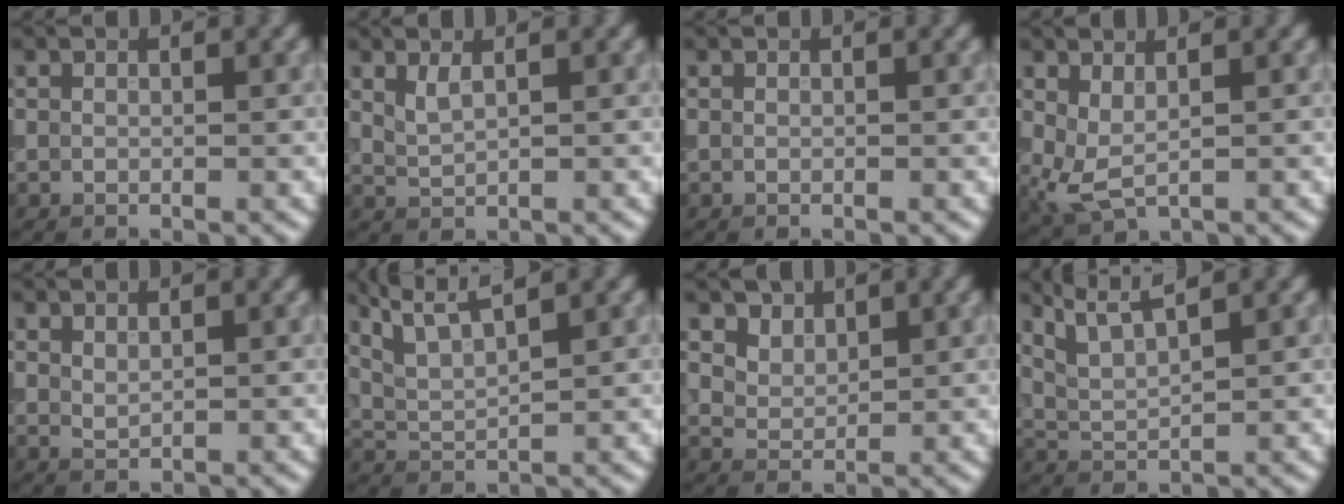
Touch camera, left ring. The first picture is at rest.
{"total": 1.5, "force": [1.0, 0.5, 1.0], "torque": [-0.024, -0.003, 0.024]}
{"total": 0.0}
{"total": 2.6, "force": [0.9, 1.1, 2.2], "torque": [-0.057, -0.006, 0.018]}
{"total": 0.8, "force": [0.6, 0.3, 0.4], "torque": [-0.012, -0.001, 0.017]}
{"total": 5.5, "force": [4.1, 1.2, 3.5], "torque": [-0.070, 0.022, 0.061]}
{"total": 3.4, "force": [2.5, 2.1, 1.2], "torque": [-0.040, -0.016, 0.066]}
{"total": 4.4, "force": [3.5, 0.9, 2.6], "torque": [-0.058, 0.016, 0.064]}